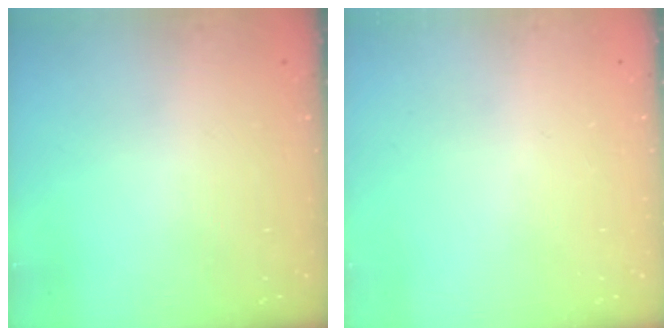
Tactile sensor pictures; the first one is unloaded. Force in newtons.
{"total": 0.0}